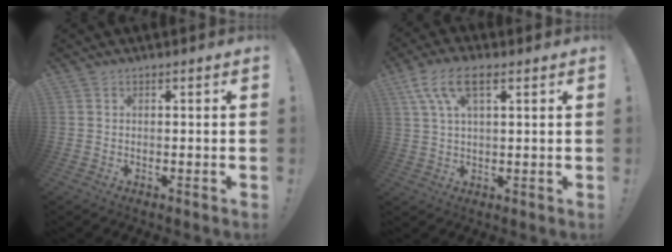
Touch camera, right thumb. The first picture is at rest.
{"total": 9.9, "force": [4.7, 4.2, 7.7], "torque": [-0.141, 0.002, 0.091]}